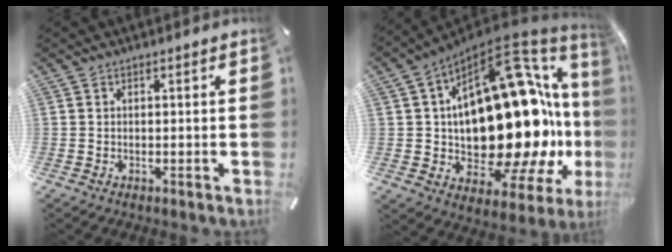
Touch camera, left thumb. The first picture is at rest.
{"total": 31.6, "force": [2.1, 17.7, 26.1], "torque": [-0.377, -0.093, 0.080]}